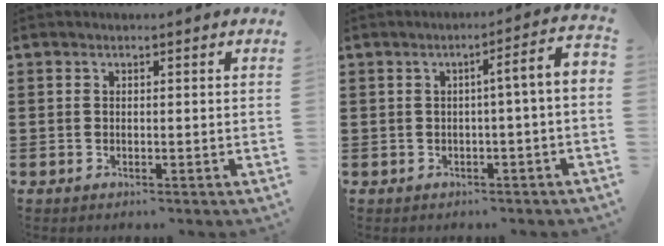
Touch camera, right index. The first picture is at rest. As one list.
[{"total": 4.2, "force": [-0.9, 0.0, 4.1], "torque": [-0.074, -0.005, -0.020]}]